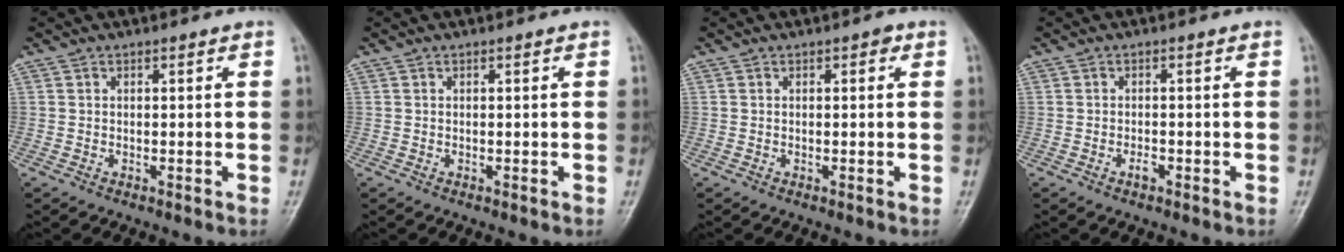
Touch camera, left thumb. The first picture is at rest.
{"total": 0.0}
{"total": 0.9, "force": [0.3, 0.5, 0.7], "torque": [-0.002, 0.002, 0.000]}
{"total": 1.4, "force": [-0.8, 0.7, 0.9], "torque": [-0.015, 0.005, -0.014]}